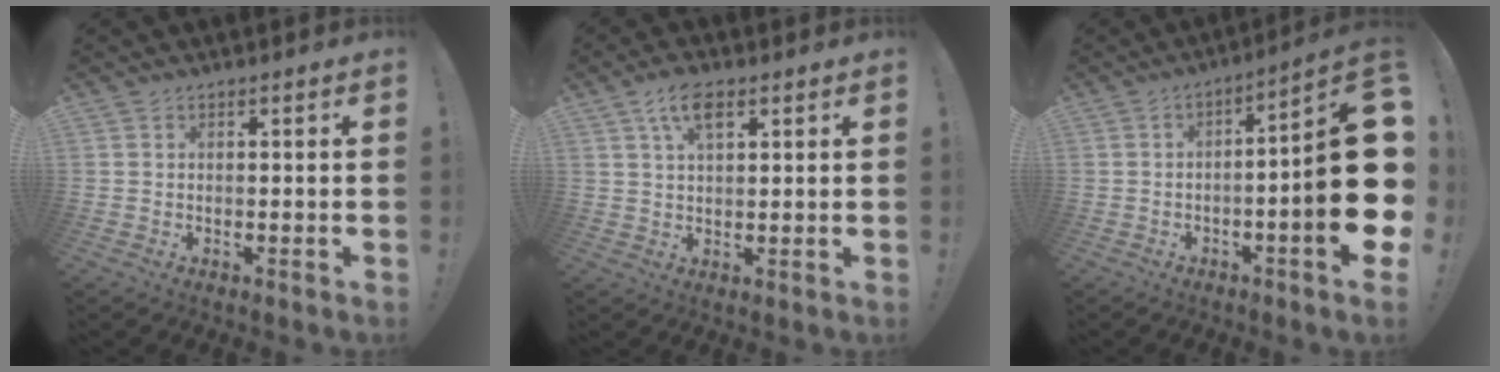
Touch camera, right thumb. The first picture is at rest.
{"total": 7.0, "force": [3.4, 3.3, 5.2], "torque": [-0.085, -0.002, 0.058]}
{"total": 20.3, "force": [-1.6, 3.7, 19.9], "torque": [-0.272, -0.003, -0.023]}